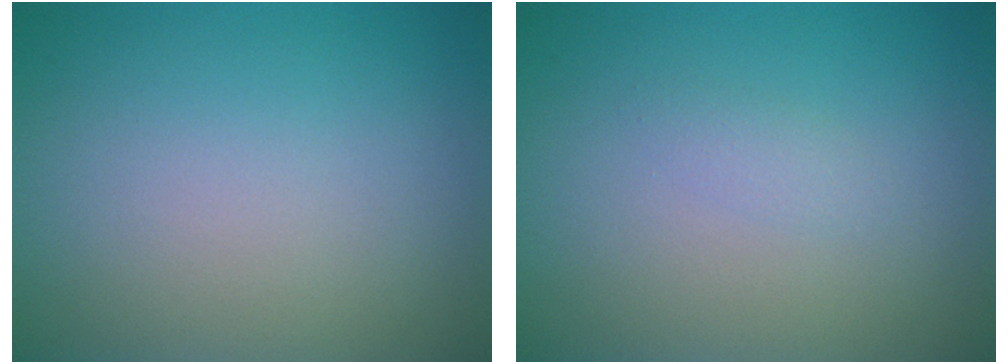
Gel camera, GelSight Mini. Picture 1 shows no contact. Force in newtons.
{"total": 0.9, "press": 0.9, "slide": 0.1}